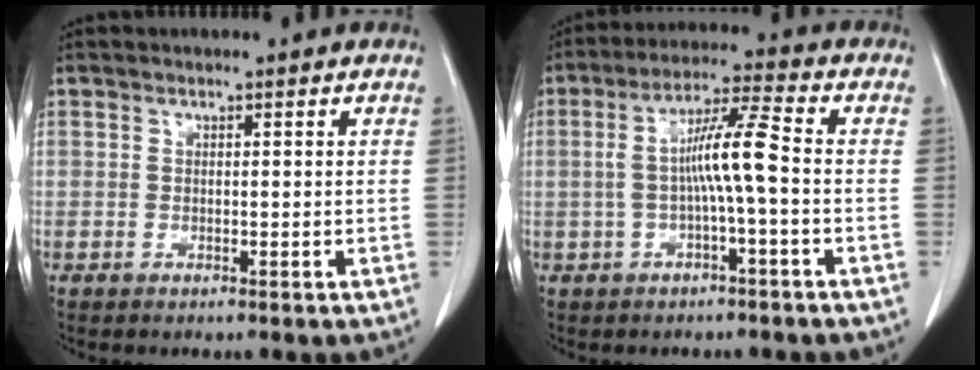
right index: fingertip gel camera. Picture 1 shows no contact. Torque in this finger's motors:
{"motor_torque": [1.02, -0.20, 0.59, 0.17]}